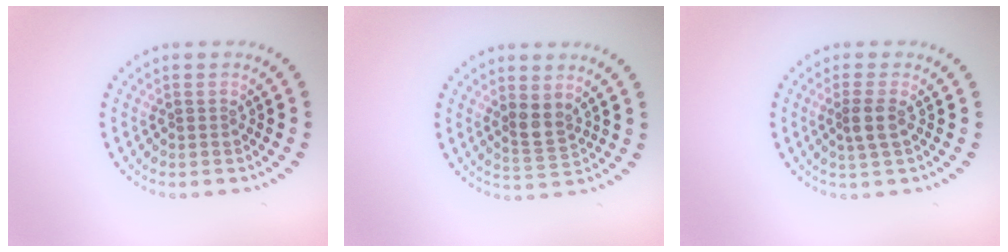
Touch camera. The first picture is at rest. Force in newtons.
{"total": 2.2, "press": 1.9, "slide": 1.1}
{"total": 1.9, "press": 1.6, "slide": 1.0}